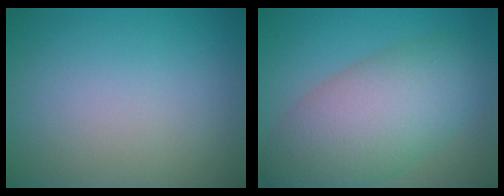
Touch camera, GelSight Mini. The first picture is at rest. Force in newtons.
{"total": 8.9, "press": 8.9, "slide": 0.5}